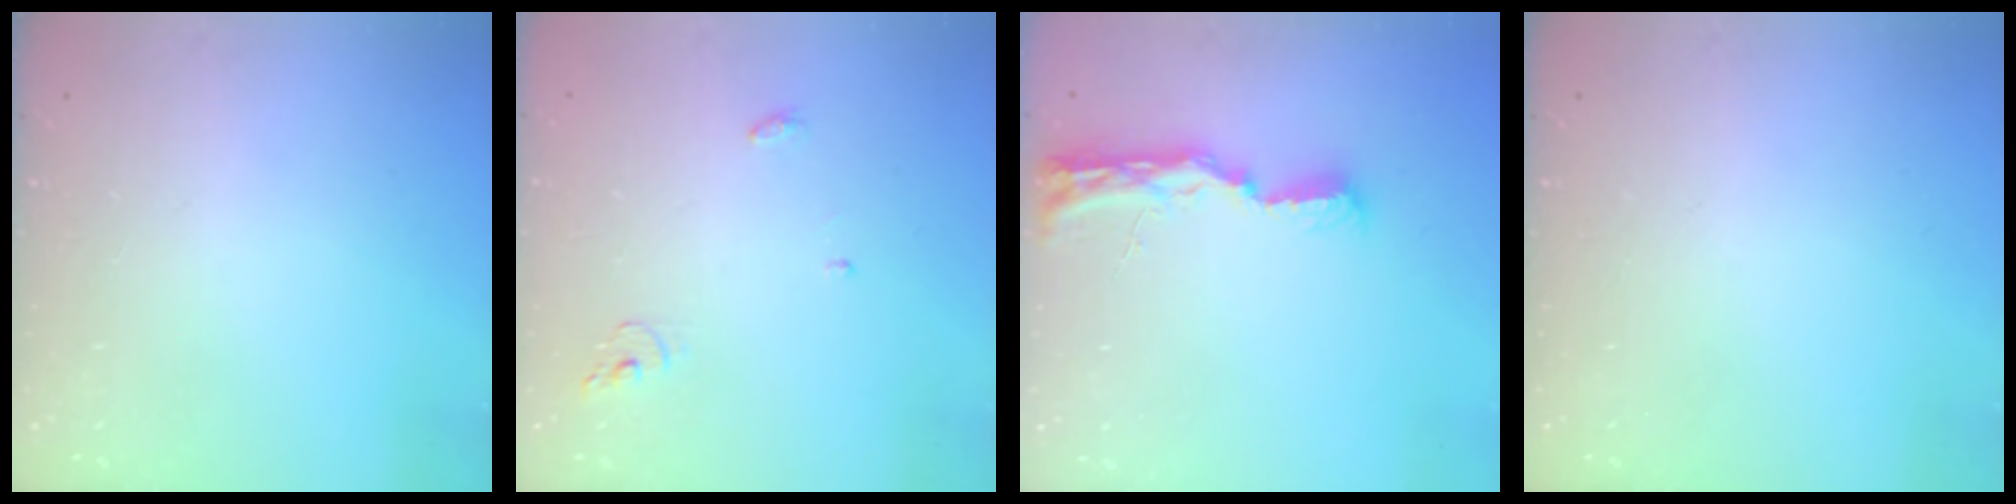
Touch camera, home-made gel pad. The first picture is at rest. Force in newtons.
{"total": 4.0, "press": 4.0, "slide": 0.4}
{"total": 11.0, "press": 9.9, "slide": 5.0}
{"total": 0.0}